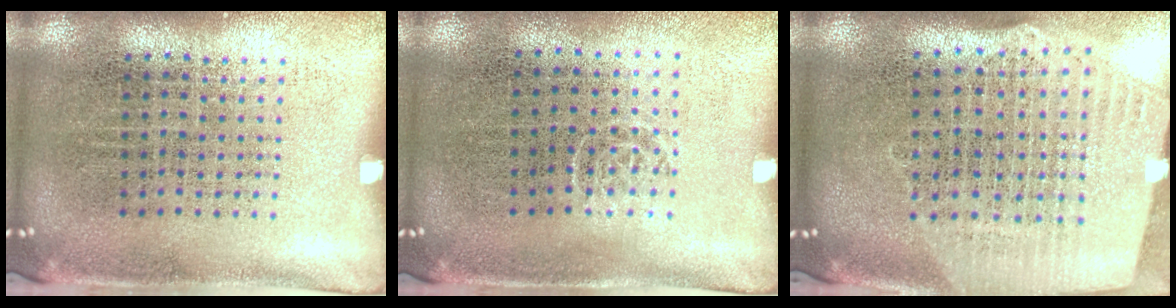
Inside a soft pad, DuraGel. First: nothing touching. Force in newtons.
{"total": 0.6, "press": 0.4, "slide": 0.5}
{"total": 2.6, "press": 2.2, "slide": 1.4}